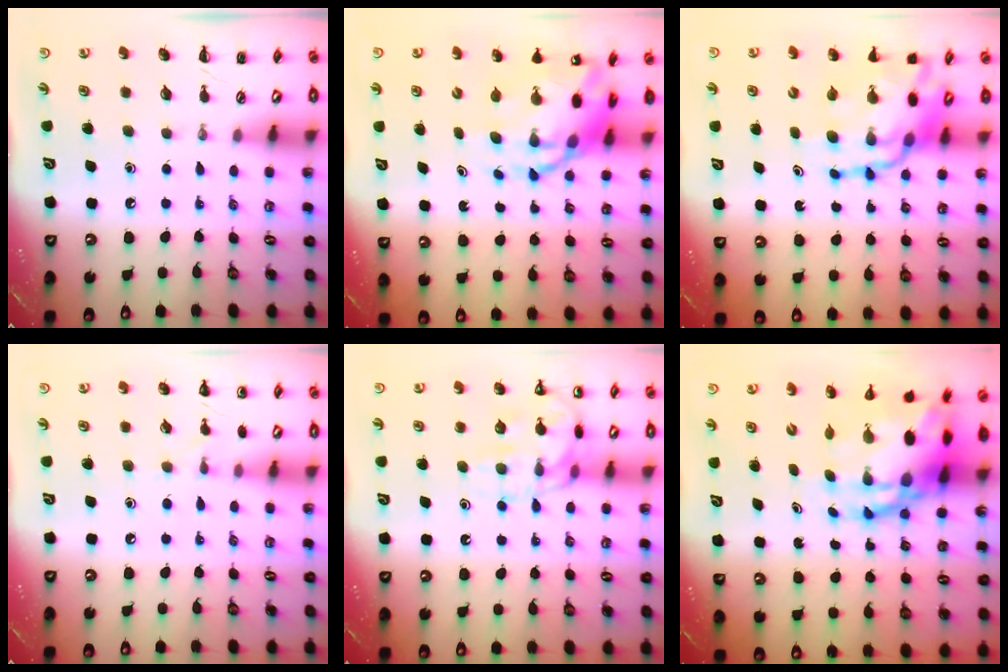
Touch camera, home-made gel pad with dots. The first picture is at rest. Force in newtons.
{"total": 10.3, "press": 10.0, "slide": 2.4}
{"total": 14.5, "press": 14.0, "slide": 3.7}
{"total": 6.5, "press": 6.1, "slide": 2.1}
{"total": 14.7, "press": 14.6, "slide": 1.7}
{"total": 11.4, "press": 10.9, "slide": 3.2}